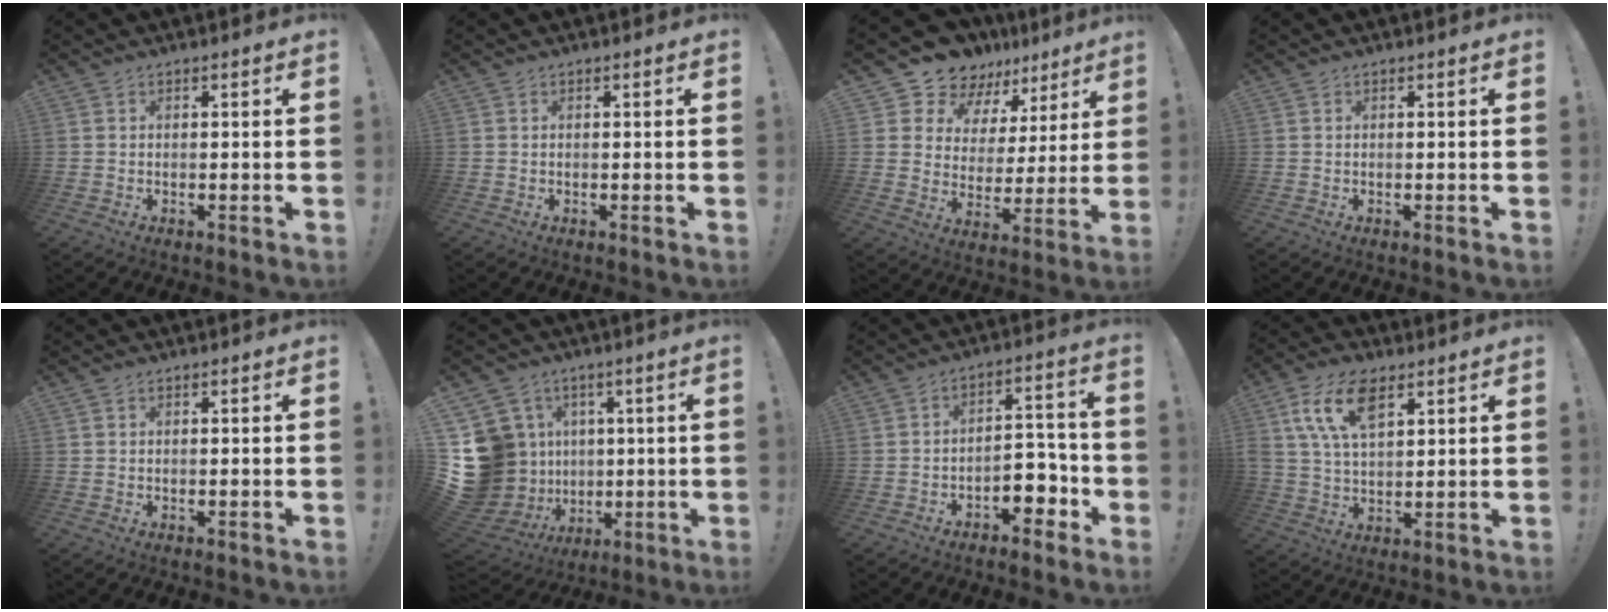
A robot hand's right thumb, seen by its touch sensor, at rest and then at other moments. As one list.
[{"total": 0.0}, {"total": 12.9, "force": [11.1, 6.3, 1.9], "torque": [-0.060, -0.093, 0.211]}, {"total": 0.0}, {"total": 0.0}, {"total": 18.4, "force": [1.0, 16.4, 8.3], "torque": [-0.182, -0.012, 0.060]}, {"total": 8.4, "force": [-4.4, 5.2, 5.0], "torque": [-0.048, 0.024, -0.072]}, {"total": 13.3, "force": [6.5, 6.7, 9.5], "torque": [-0.189, -0.010, 0.119]}]